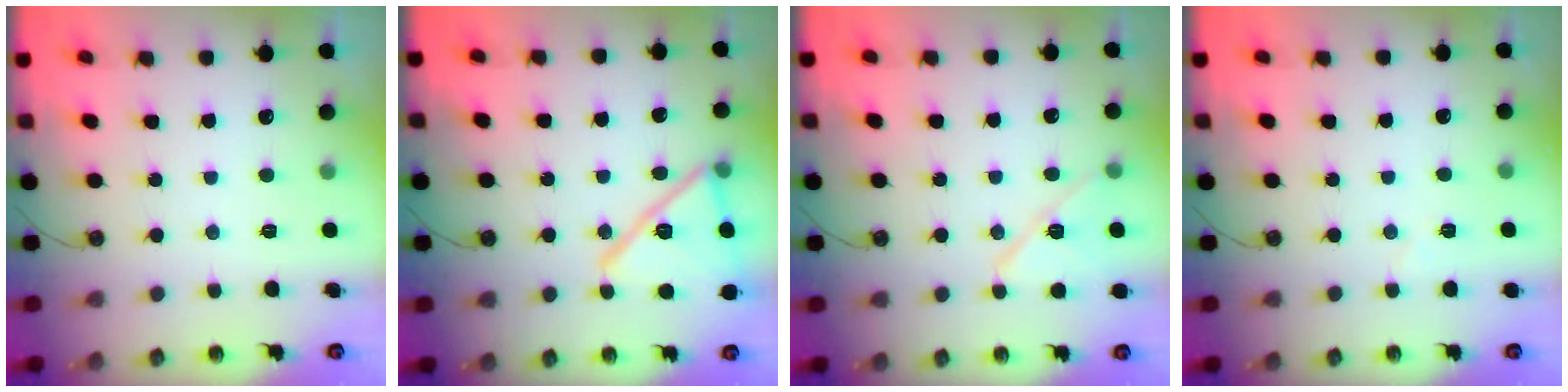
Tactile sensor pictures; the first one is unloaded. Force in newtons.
{"total": 19.5, "press": 16.5, "slide": 10.4}
{"total": 11.1, "press": 11.0, "slide": 1.1}
{"total": 4.0, "press": 3.7, "slide": 1.3}